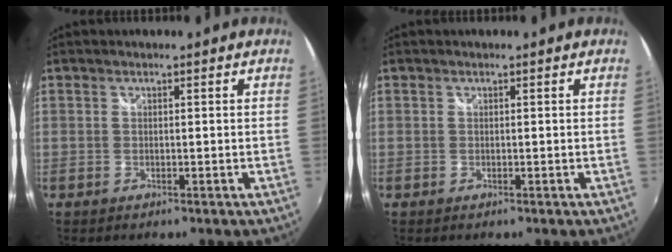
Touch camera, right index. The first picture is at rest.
{"total": 0.0}